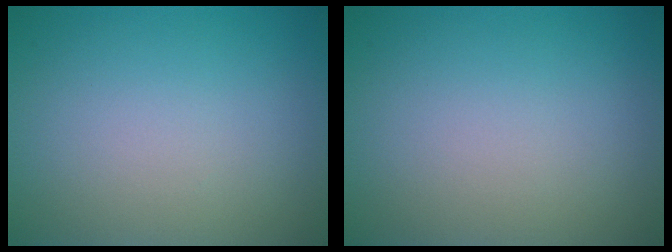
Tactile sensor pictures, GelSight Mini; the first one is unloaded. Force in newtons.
{"total": 0.0}